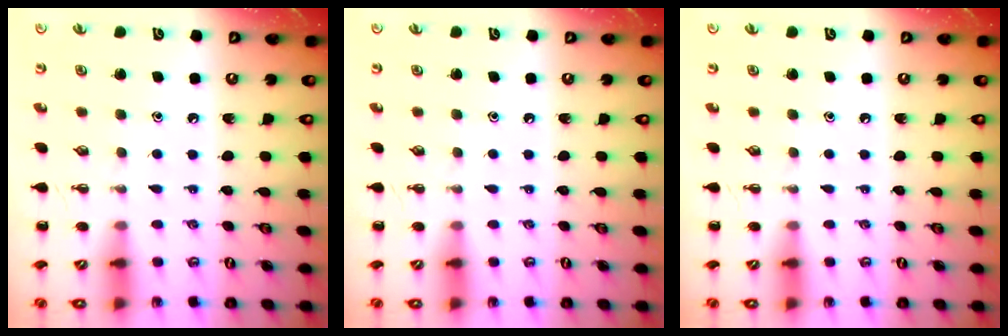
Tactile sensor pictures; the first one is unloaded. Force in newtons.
{"total": 0.0}
{"total": 0.0}